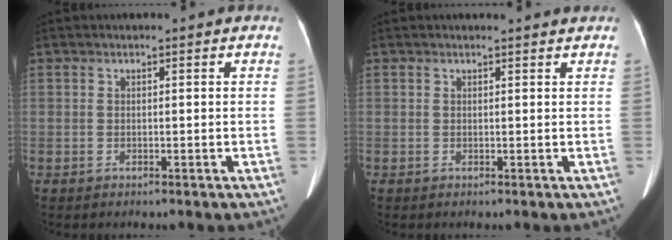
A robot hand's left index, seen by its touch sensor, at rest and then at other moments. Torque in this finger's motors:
{"motor_torque": [-0.43, -0.19, -0.38, -0.18]}